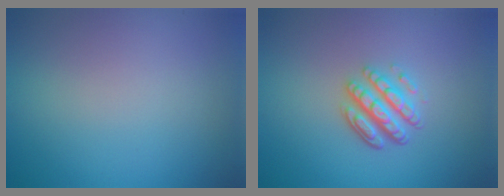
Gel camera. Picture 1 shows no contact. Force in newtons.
{"total": 4.1, "press": 3.2, "slide": 2.5}